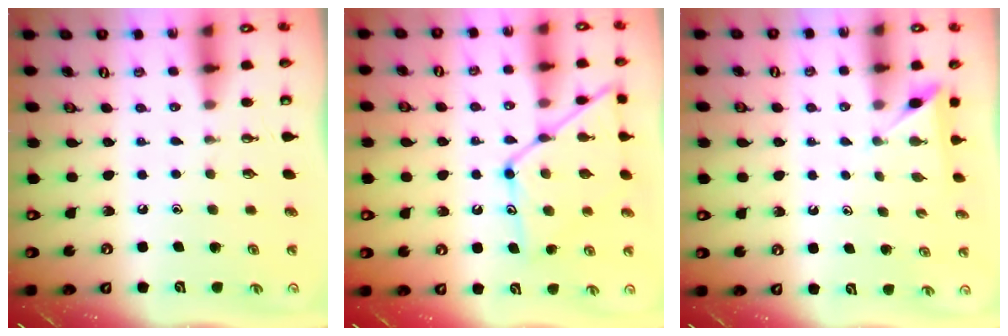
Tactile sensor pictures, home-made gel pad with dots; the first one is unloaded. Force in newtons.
{"total": 13.7, "press": 13.7, "slide": 1.0}
{"total": 2.1, "press": 2.1, "slide": 0.2}